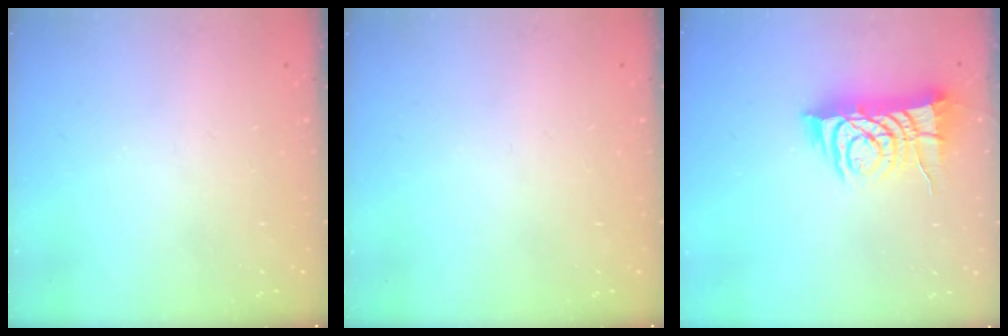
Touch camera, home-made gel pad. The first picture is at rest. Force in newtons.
{"total": 0.0}
{"total": 10.2, "press": 10.1, "slide": 1.1}